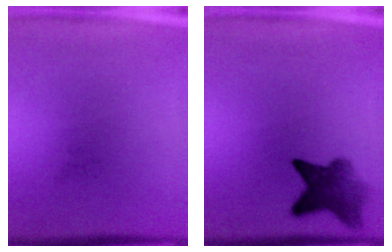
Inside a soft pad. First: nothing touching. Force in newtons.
{"total": 5.9}